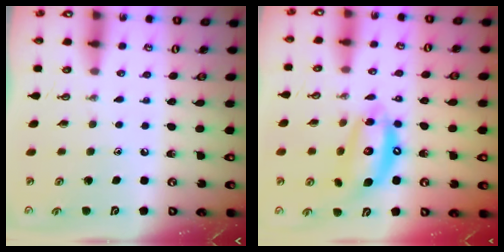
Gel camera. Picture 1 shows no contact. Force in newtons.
{"total": 12.4, "press": 12.4, "slide": 0.9}